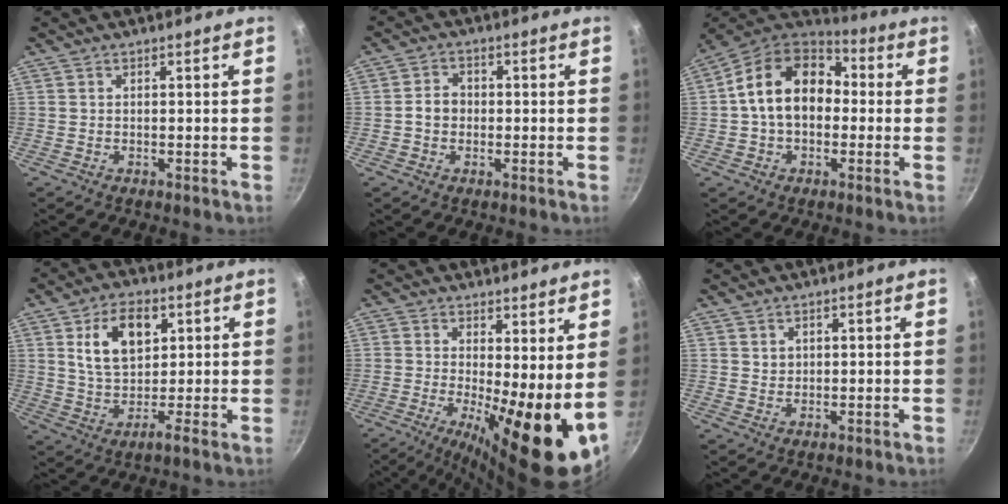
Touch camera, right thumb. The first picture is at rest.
{"total": 3.7, "force": [-0.5, 3.1, 2.0], "torque": [-0.018, 0.015, -0.012]}
{"total": 16.3, "force": [0.6, 11.7, 11.3], "torque": [-0.157, 0.040, -0.008]}
{"total": 10.0, "force": [2.9, 6.0, 7.4], "torque": [-0.104, 0.001, 0.044]}
{"total": 13.2, "force": [-0.4, 3.7, 12.7], "torque": [-0.180, -0.013, -0.006]}
{"total": 1.3, "force": [0.6, 1.1, 0.4], "torque": [0.000, 0.001, 0.010]}